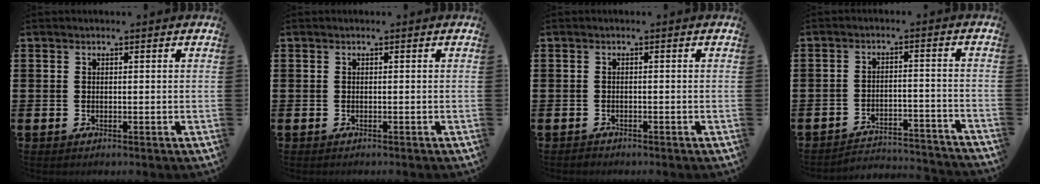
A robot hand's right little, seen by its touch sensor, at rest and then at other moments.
{"total": 0.0}
{"total": 0.5, "force": [-0.5, 0.2, -0.1], "torque": [-0.001, 0.000, -0.012]}
{"total": 3.2, "force": [-3.2, 0.3, 0.1], "torque": [-0.008, 0.005, -0.071]}